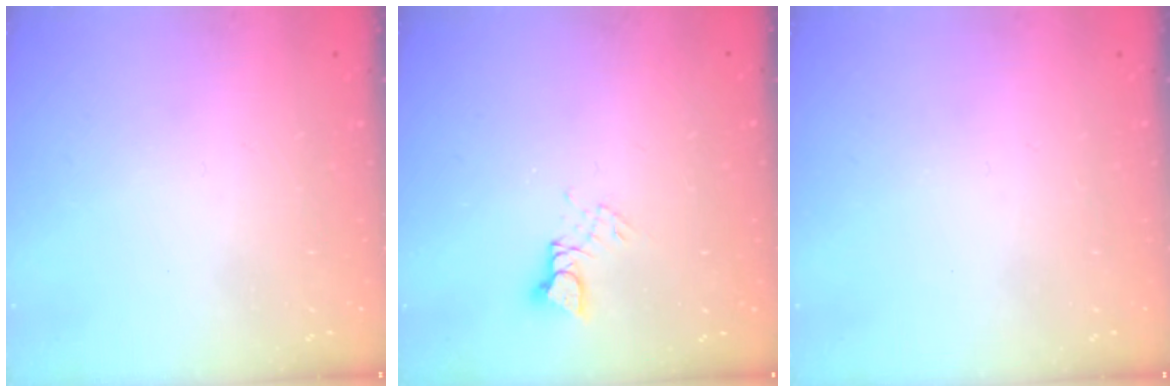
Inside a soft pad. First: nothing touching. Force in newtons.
{"total": 3.5, "press": 3.5, "slide": 0.3}
{"total": 0.0}